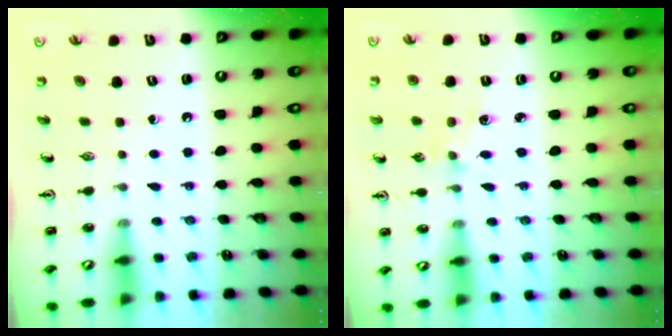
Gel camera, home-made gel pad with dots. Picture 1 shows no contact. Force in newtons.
{"total": 1.7, "press": 1.7, "slide": 0.3}